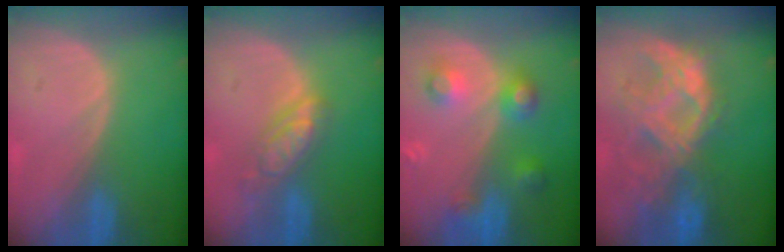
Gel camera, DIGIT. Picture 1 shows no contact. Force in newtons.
{"total": 5.6, "press": 5.1, "slide": 2.4}
{"total": 6.1, "press": 6.1, "slide": 0.4}
{"total": 10.4, "press": 9.2, "slide": 4.9}